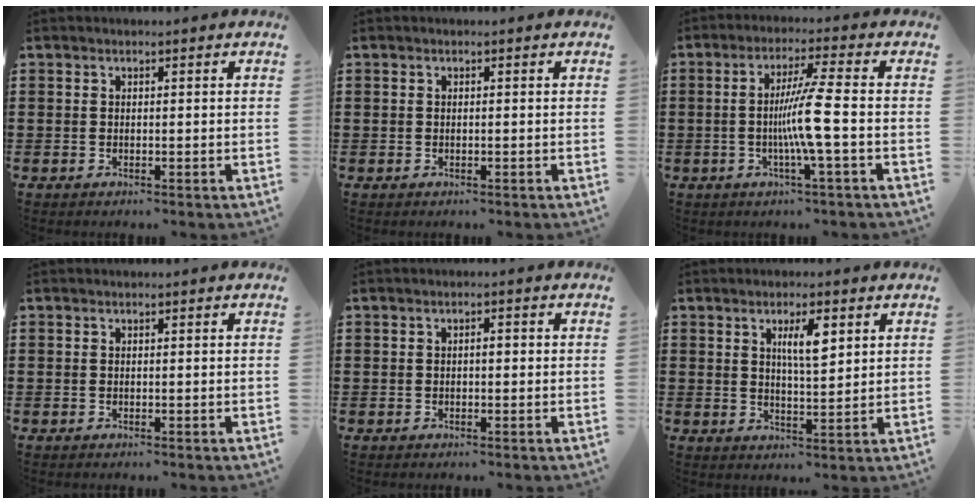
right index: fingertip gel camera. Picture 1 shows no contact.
{"total": 0.0}
{"total": 7.3, "force": [-1.3, -0.9, 7.1], "torque": [-0.130, -0.013, -0.030]}
{"total": 0.0}
{"total": 1.2, "force": [-0.1, 0.4, 1.2], "torque": [-0.021, 0.001, -0.003]}
{"total": 4.9, "force": [2.1, 1.3, 4.2], "torque": [-0.080, 0.005, 0.031]}